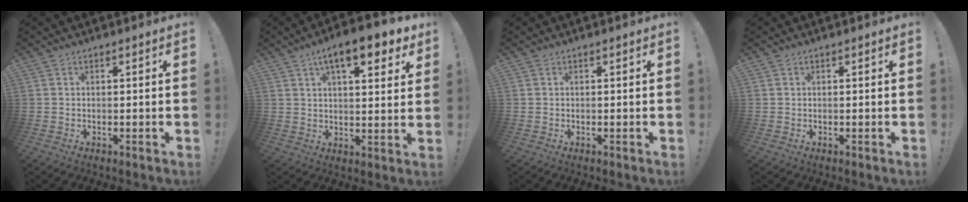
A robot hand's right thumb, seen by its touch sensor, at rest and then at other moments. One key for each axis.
{"total": 11.6, "fx": 6.5, "fy": 3.6, "fz": 8.9, "tx": -0.135, "ty": -0.025, "tz": 0.105}
{"total": 0.0}
{"total": 0.0}